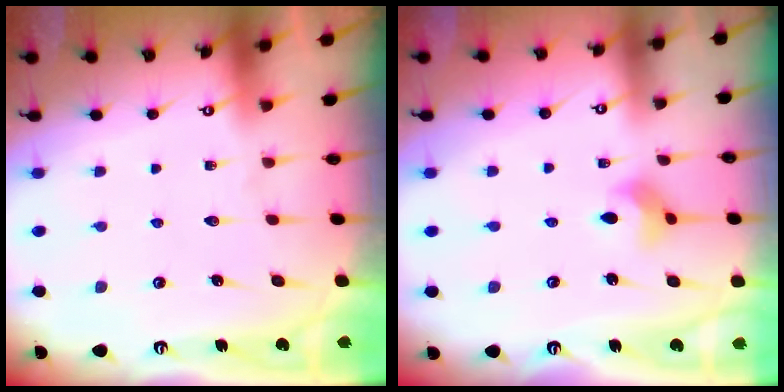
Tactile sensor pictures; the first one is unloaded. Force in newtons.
{"total": 5.8, "press": 5.8, "slide": 0.5}